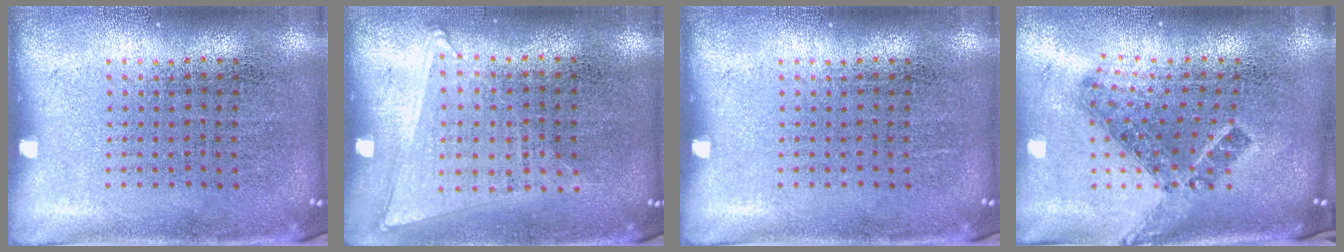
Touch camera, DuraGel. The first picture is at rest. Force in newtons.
{"total": 1.0, "press": 0.9, "slide": 0.5}
{"total": 0.0}
{"total": 1.5, "press": 1.1, "slide": 1.0}